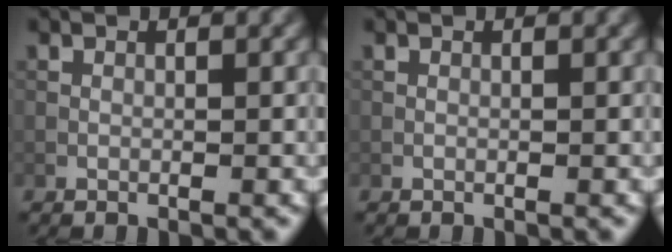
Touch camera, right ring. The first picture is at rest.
{"total": 0.0}